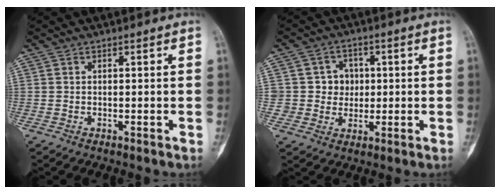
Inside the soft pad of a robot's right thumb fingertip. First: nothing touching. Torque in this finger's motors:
{"motor_torque": [-0.04, -0.16, 0.61, 0.00, 0.01]}